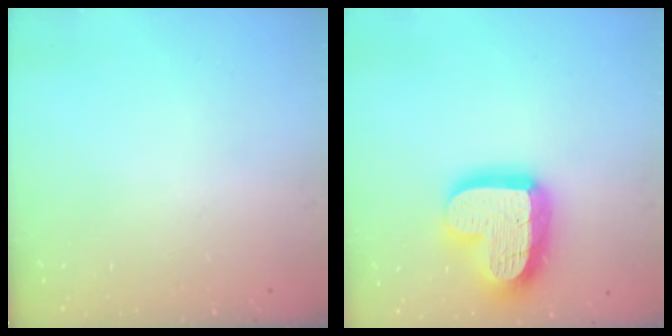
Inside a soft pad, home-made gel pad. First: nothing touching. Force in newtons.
{"total": 20.3, "press": 20.3, "slide": 1.8}